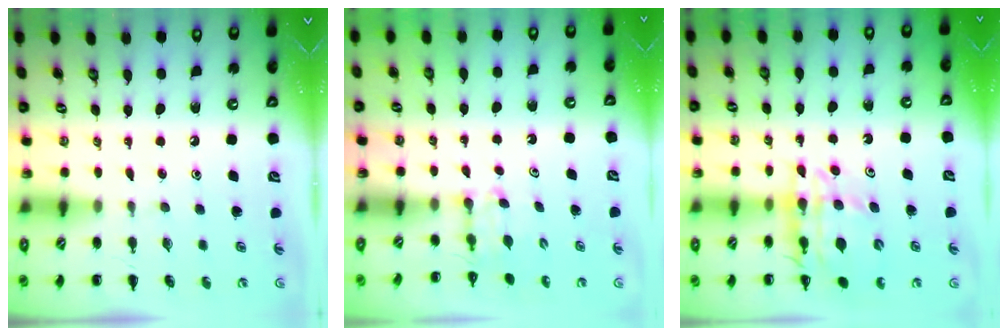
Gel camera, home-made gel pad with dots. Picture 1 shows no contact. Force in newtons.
{"total": 2.6, "press": 2.4, "slide": 1.0}
{"total": 12.9, "press": 12.4, "slide": 3.7}